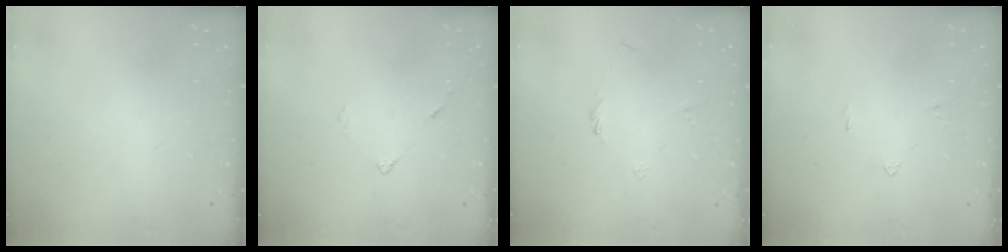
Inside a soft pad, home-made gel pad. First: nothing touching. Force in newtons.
{"total": 3.8, "press": 3.8, "slide": 0.5}
{"total": 1.8, "press": 1.8, "slide": 0.5}
{"total": 2.0, "press": 2.0, "slide": 0.5}